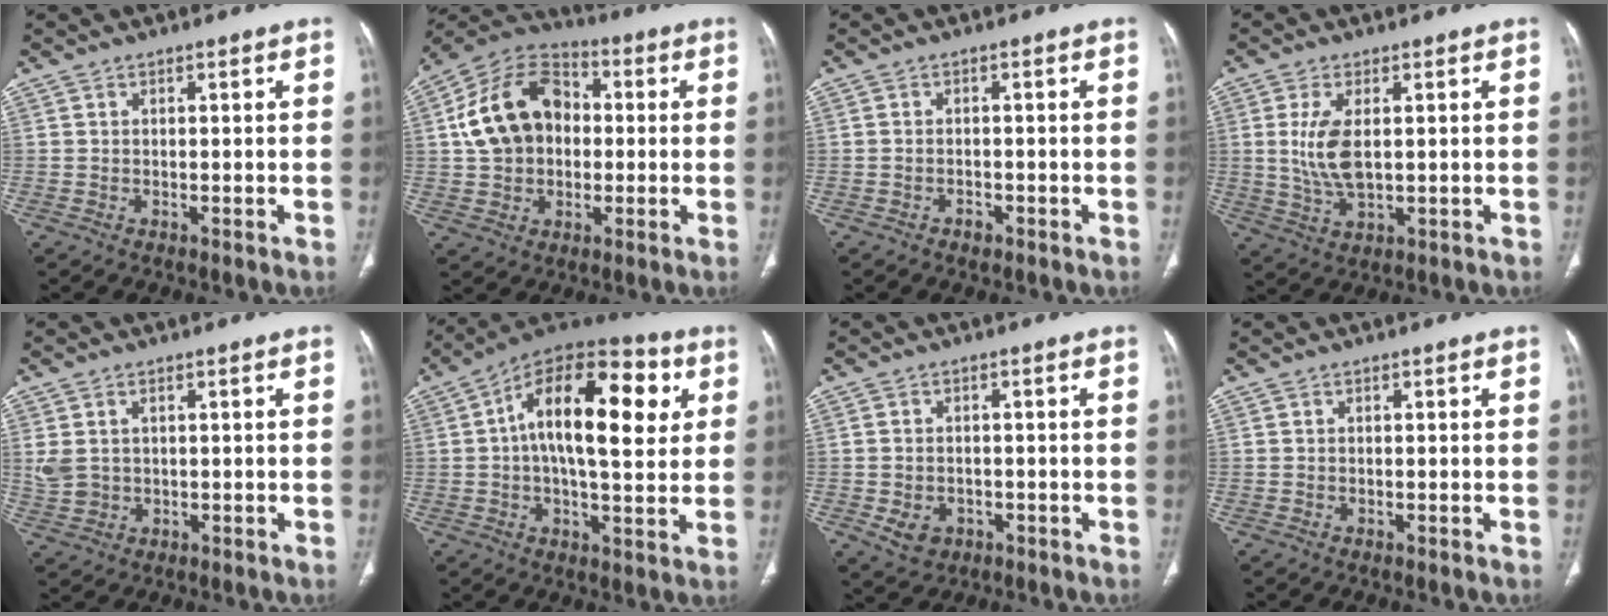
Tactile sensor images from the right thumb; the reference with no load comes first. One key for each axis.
{"total": 16.4, "fx": 1.3, "fy": 12.3, "fz": 10.8, "tx": -0.165, "ty": 0.027, "tz": 0.013}
{"total": 2.0, "fx": -1.3, "fy": 1.4, "fz": 0.7, "tx": -0.011, "ty": 0.010, "tz": -0.017}
{"total": 7.7, "fx": 1.0, "fy": 3.6, "fz": 6.7, "tx": -0.144, "ty": -0.010, "tz": 0.027}
{"total": 4.7, "fx": 1.2, "fy": 3.4, "fz": 3.0, "tx": -0.070, "ty": 0.001, "tz": 0.034}
{"total": 21.8, "fx": 4.6, "fy": 10.0, "fz": 18.8, "tx": -0.267, "ty": 0.016, "tz": 0.054}
{"total": 4.5, "fx": -1.4, "fy": 3.7, "fz": 2.3, "tx": -0.031, "ty": 0.007, "tz": -0.009}
{"total": 0.0}